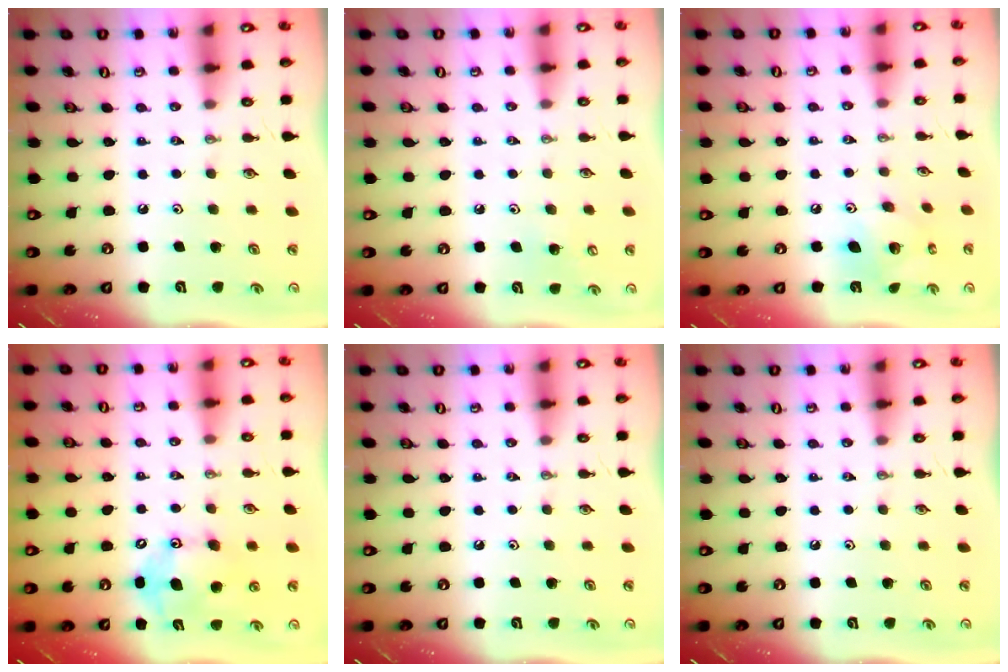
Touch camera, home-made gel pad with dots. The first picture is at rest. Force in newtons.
{"total": 5.7, "press": 5.6, "slide": 1.0}
{"total": 10.4, "press": 10.4, "slide": 0.8}
{"total": 11.9, "press": 11.4, "slide": 3.4}
{"total": 0.0}
{"total": 0.0}